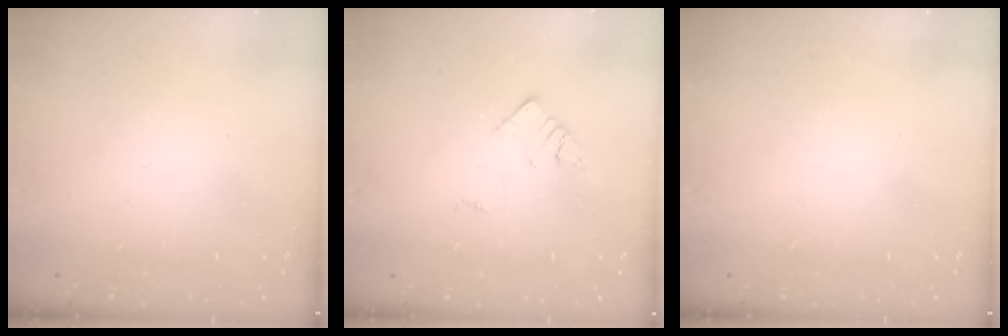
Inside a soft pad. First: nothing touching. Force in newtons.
{"total": 3.3, "press": 3.3, "slide": 0.2}
{"total": 0.0}